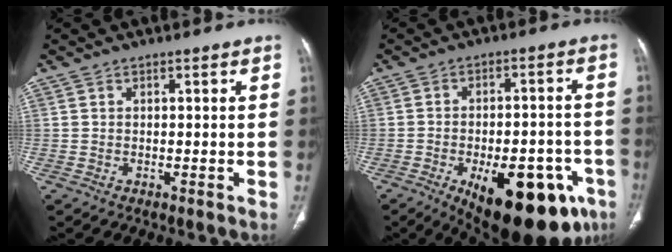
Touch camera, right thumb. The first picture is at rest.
{"total": 22.4, "force": [-10.1, 10.1, 17.3], "torque": [-0.176, 0.029, -0.125]}